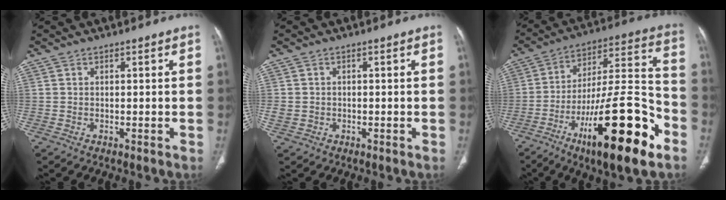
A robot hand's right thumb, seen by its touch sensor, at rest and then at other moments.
{"total": 2.4, "force": [-0.4, 2.2, 0.9], "torque": [-0.015, 0.006, -0.002]}
{"total": 26.1, "force": [-12.3, 6.7, 22.0], "torque": [-0.333, 0.062, -0.194]}